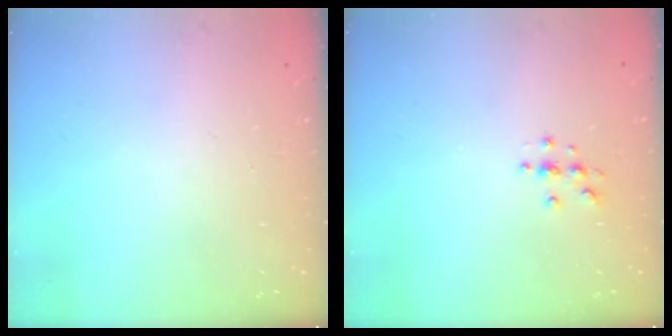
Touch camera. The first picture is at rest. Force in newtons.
{"total": 3.7, "press": 3.7, "slide": 0.4}